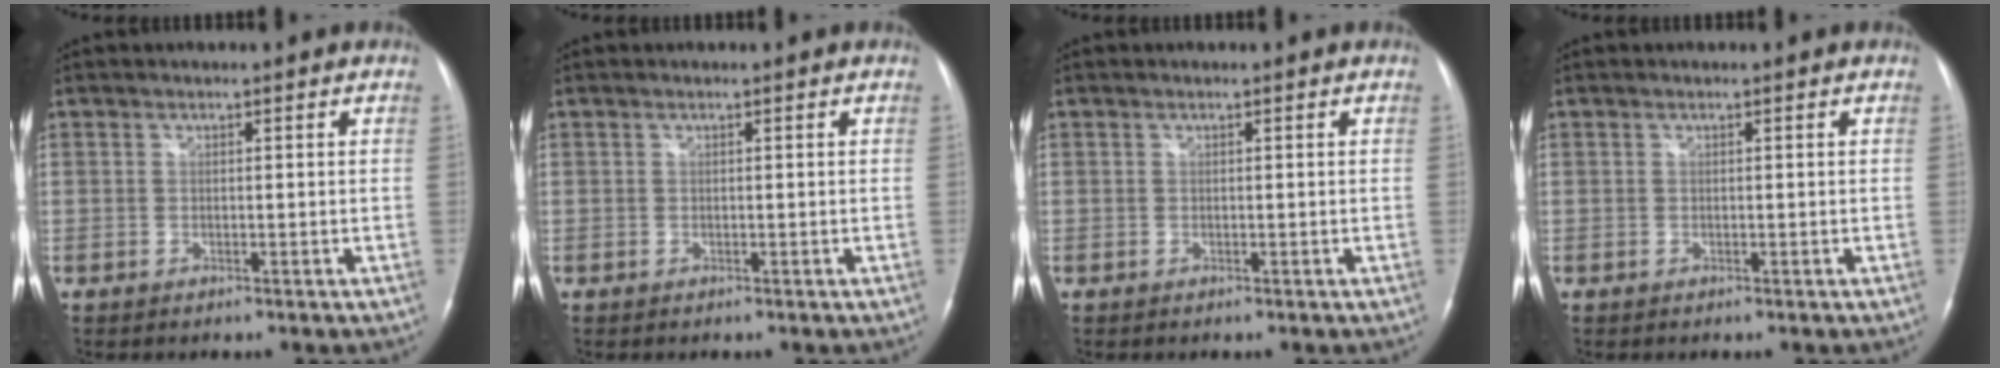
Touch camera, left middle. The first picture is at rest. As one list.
[{"total": 0.0}, {"total": 0.0}, {"total": 0.0}]